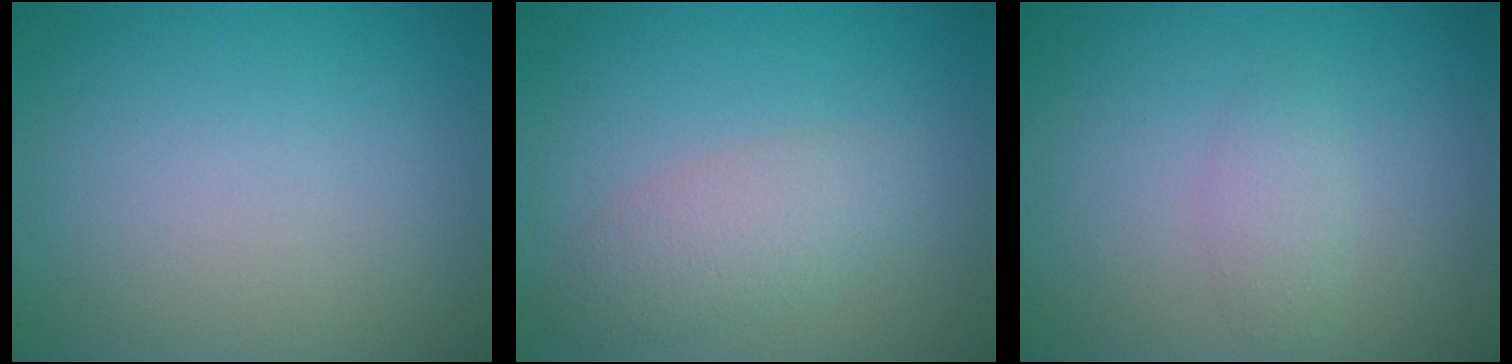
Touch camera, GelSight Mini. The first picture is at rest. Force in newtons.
{"total": 3.0, "press": 3.0, "slide": 0.1}
{"total": 1.5, "press": 1.5, "slide": 0.0}